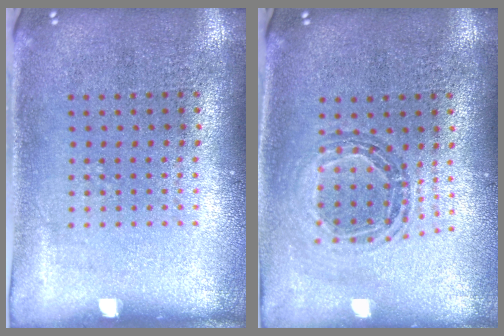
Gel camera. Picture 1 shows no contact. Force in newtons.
{"total": 0.8, "press": 0.8, "slide": 0.1}